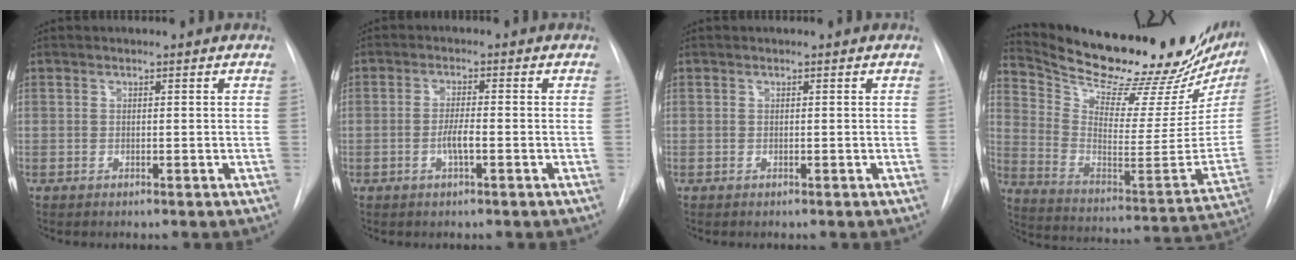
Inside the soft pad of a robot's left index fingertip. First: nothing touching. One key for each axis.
{"total": 2.8, "fx": -1.0, "fy": 0.3, "fz": 2.6, "tx": -0.050, "ty": -0.002, "tz": -0.019}
{"total": 0.0}
{"total": 28.9, "fx": 25.4, "fy": 5.2, "fz": 12.8, "tx": -0.214, "ty": -0.098, "tz": 0.351}